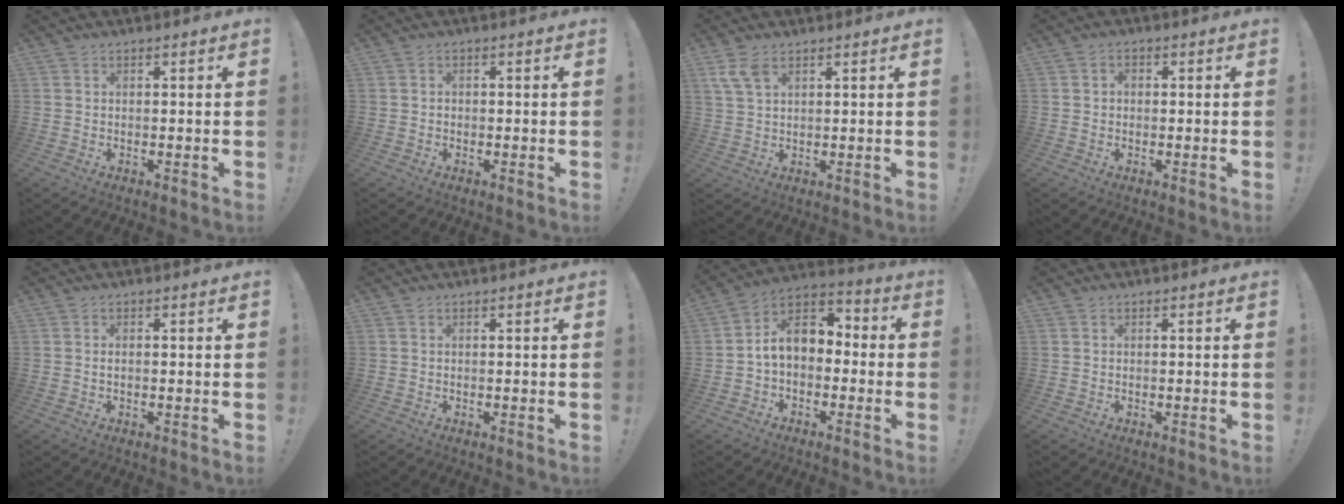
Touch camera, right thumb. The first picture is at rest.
{"total": 0.9, "force": [-0.6, 0.5, 0.4], "torque": [-0.006, 0.003, -0.010]}
{"total": 6.0, "force": [3.4, 3.0, 4.0], "torque": [-0.079, -0.004, 0.067]}
{"total": 1.7, "force": [-0.4, 1.4, 0.9], "torque": [-0.022, 0.009, -0.008]}
{"total": 0.8, "force": [-0.3, 0.3, 0.6], "torque": [-0.018, 0.003, -0.003]}
{"total": 0.0}
{"total": 10.2, "force": [0.0, 7.4, 7.1], "torque": [-0.109, 0.012, 0.007]}
{"total": 0.0}